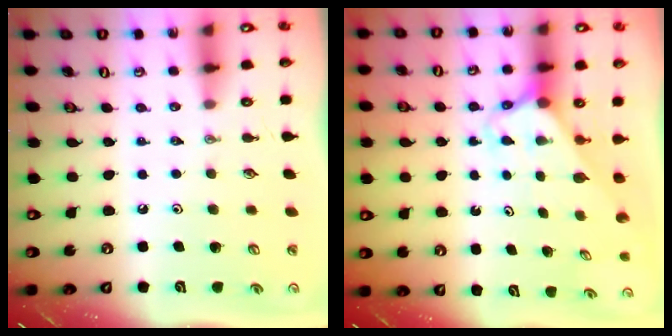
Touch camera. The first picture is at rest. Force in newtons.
{"total": 2.5, "press": 2.5, "slide": 0.1}